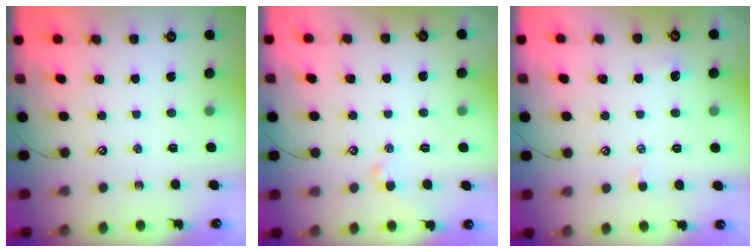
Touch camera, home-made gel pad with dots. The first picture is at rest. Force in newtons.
{"total": 1.0, "press": 1.0, "slide": 0.4}
{"total": 1.8, "press": 1.7, "slide": 0.4}